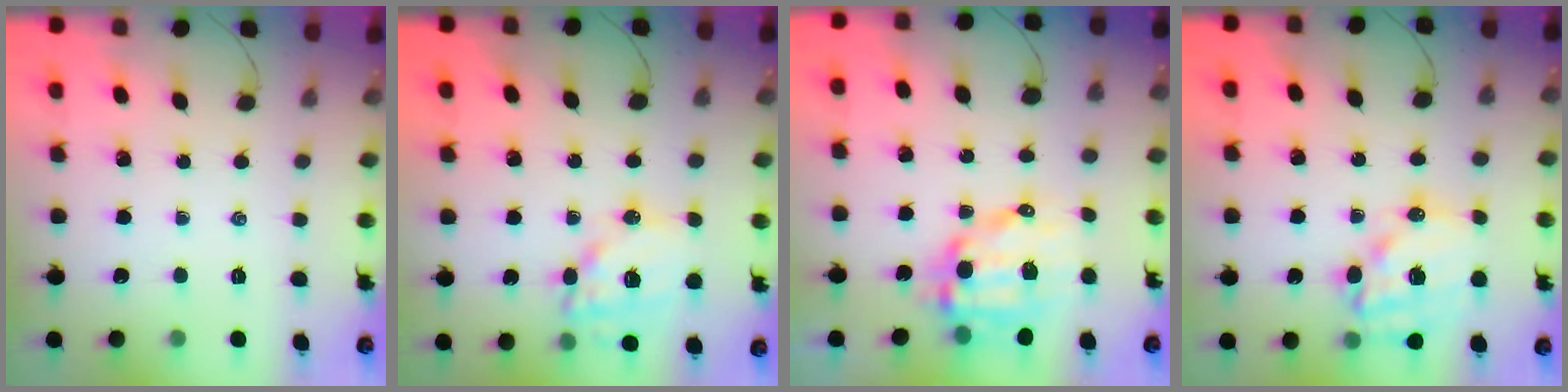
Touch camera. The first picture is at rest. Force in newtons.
{"total": 13.5, "press": 13.4, "slide": 2.2}
{"total": 11.3, "press": 11.1, "slide": 2.4}
{"total": 16.3, "press": 15.9, "slide": 3.7}